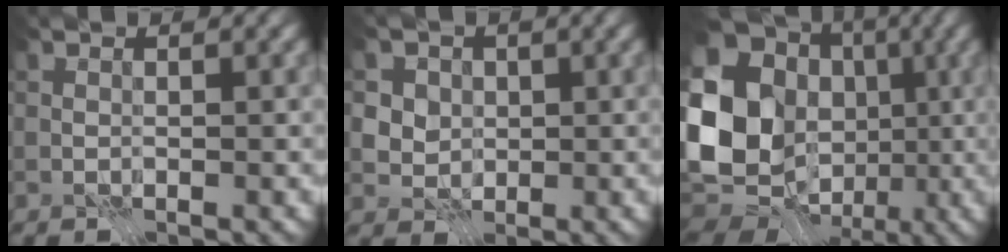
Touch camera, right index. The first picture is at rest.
{"total": 4.1, "force": [1.1, 3.7, 1.6], "torque": [-0.030, 0.004, 0.013]}
{"total": 17.5, "force": [-1.0, 14.4, 9.9], "torque": [-0.206, -0.007, -0.015]}